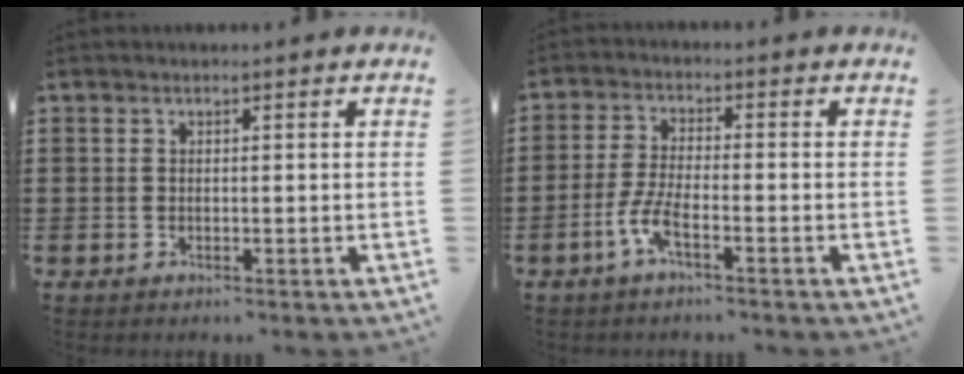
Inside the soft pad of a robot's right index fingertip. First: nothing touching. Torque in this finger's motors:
{"motor_torque": [2.14, 0.00, 0.15, 0.10]}